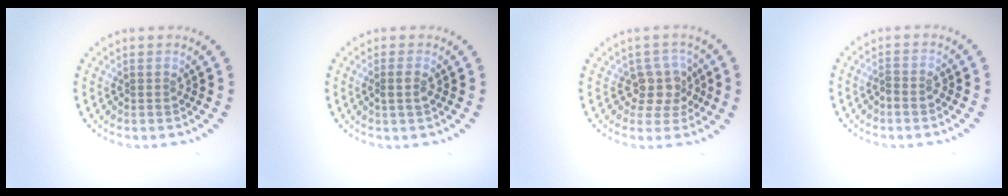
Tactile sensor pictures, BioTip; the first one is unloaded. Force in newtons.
{"total": 1.3, "press": 1.1, "slide": 0.7}
{"total": 2.9, "press": 2.4, "slide": 1.7}
{"total": 1.1, "press": 1.0, "slide": 0.5}